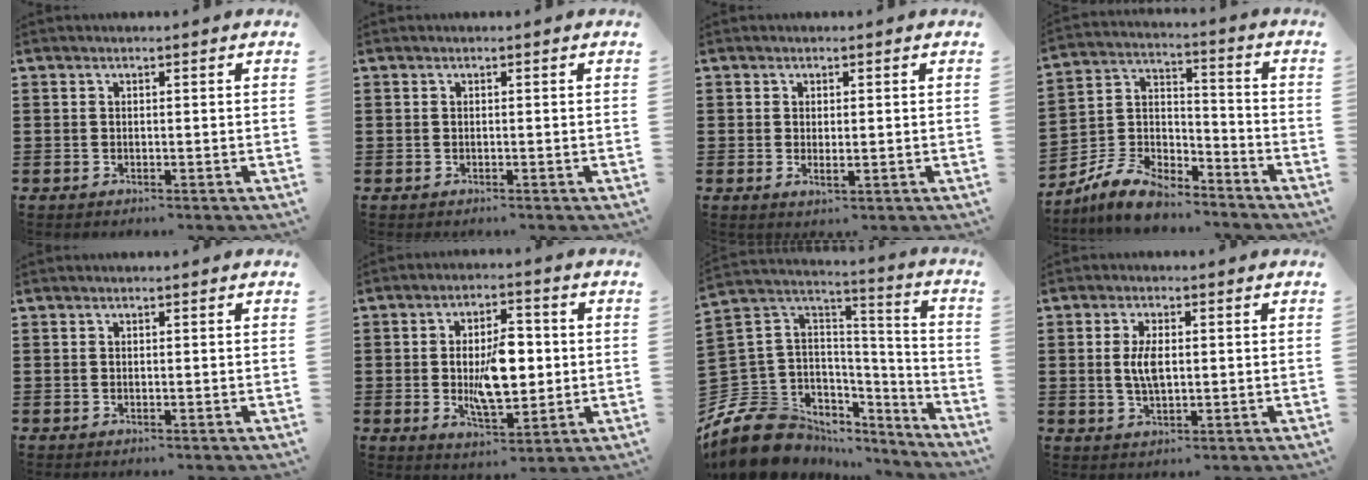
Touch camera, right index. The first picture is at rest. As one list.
[{"total": 0.0}, {"total": 1.3, "force": [0.2, 0.6, 1.2], "torque": [-0.023, 0.002, 0.003]}, {"total": 8.0, "force": [-7.1, 2.7, 2.6], "torque": [-0.079, 0.015, -0.145]}, {"total": 0.0}, {"total": 8.9, "force": [-0.2, 4.3, 7.8], "torque": [-0.137, 0.001, -0.010]}, {"total": 12.5, "force": [-8.4, 8.4, 3.9], "torque": [-0.123, 0.011, -0.156]}, {"total": 4.5, "force": [0.3, 2.0, 4.0], "torque": [-0.089, 0.004, 0.001]}]